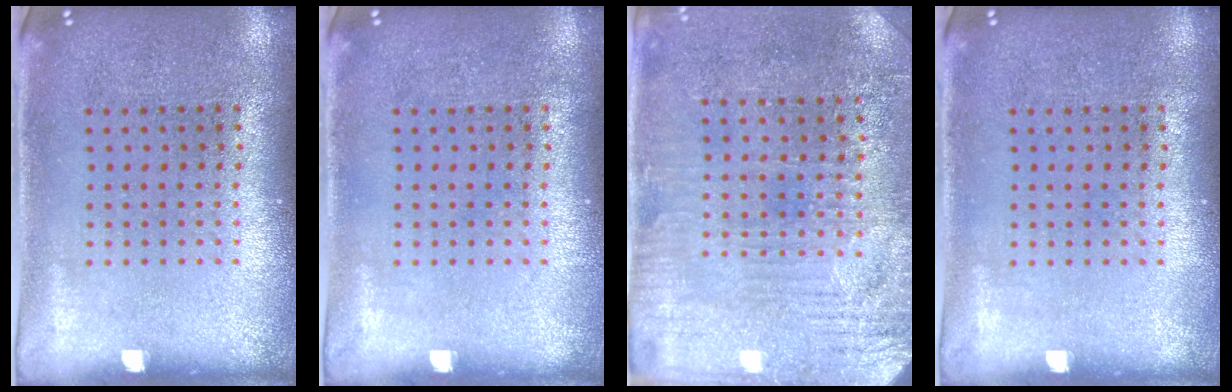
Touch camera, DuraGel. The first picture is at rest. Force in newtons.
{"total": 0.0}
{"total": 3.2, "press": 3.1, "slide": 0.8}
{"total": 0.0}